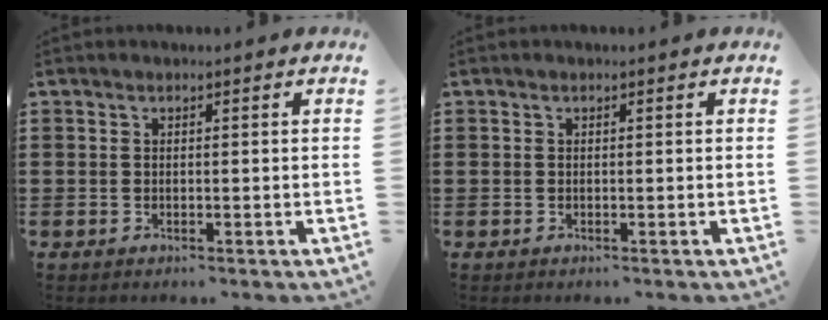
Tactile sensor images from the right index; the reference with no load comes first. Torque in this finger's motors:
{"motor_torque": [0.47, 0.19, 0.01, 0.00]}